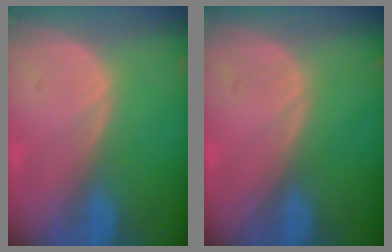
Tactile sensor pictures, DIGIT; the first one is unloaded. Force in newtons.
{"total": 0.0}